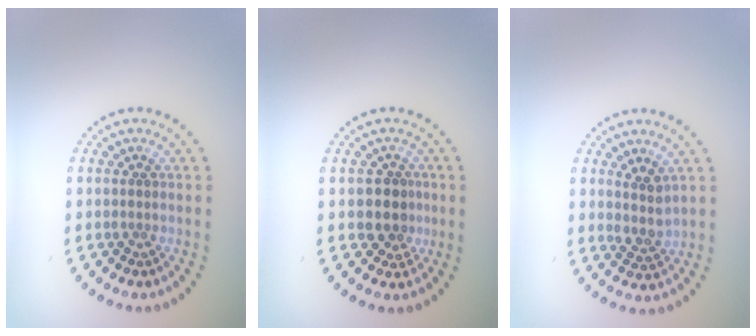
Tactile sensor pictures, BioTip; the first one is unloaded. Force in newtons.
{"total": 2.6, "press": 2.3, "slide": 1.2}
{"total": 2.2, "press": 1.8, "slide": 1.2}